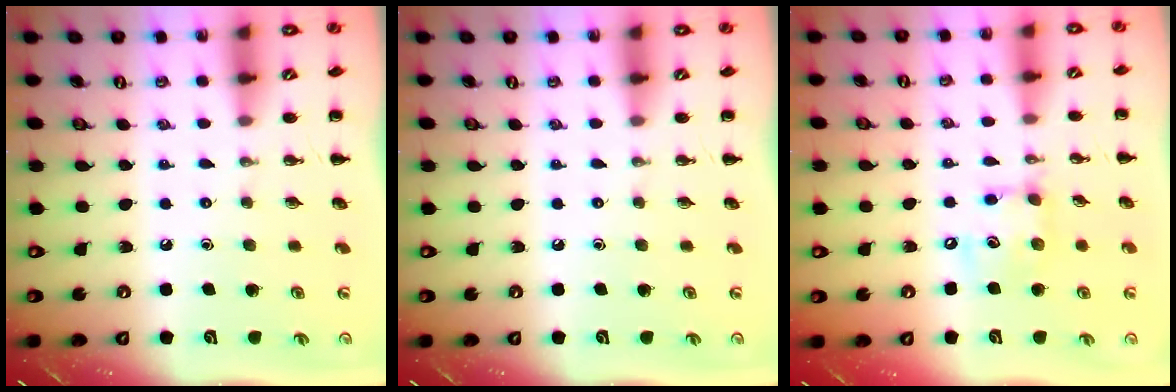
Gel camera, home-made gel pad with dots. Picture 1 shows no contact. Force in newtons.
{"total": 0.0}
{"total": 9.2, "press": 9.2, "slide": 1.1}